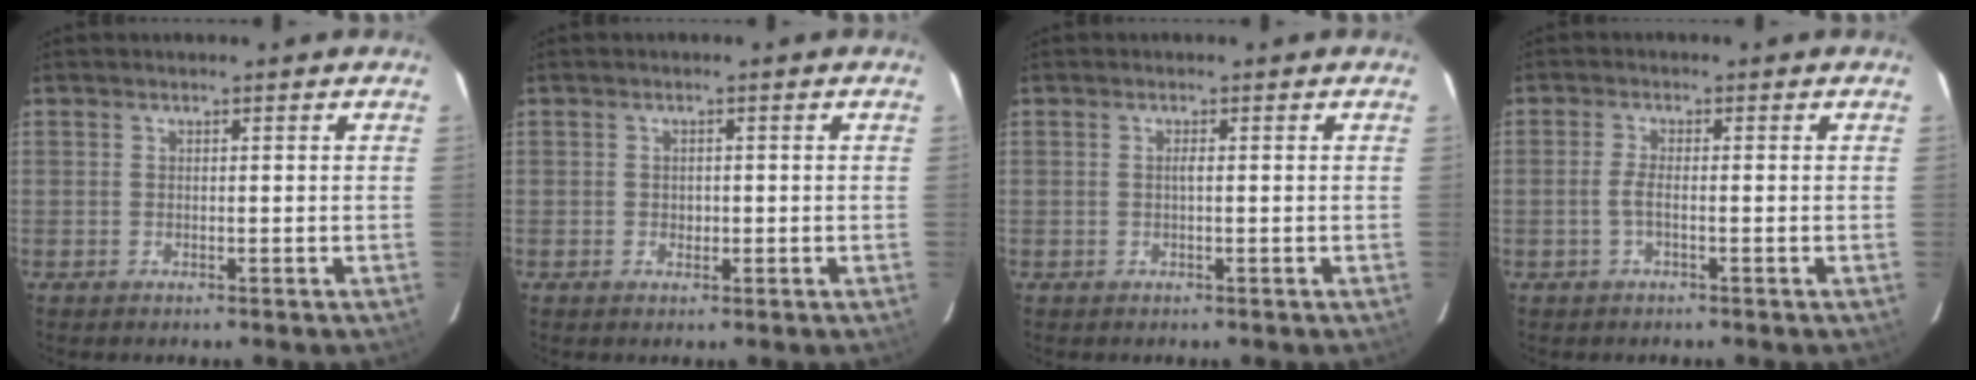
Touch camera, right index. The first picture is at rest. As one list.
[{"total": 1.3, "force": [-0.3, 1.3, 0.3], "torque": [-0.003, 0.000, -0.002]}, {"total": 0.7, "force": [0.0, -0.2, 0.7], "torque": [-0.012, 0.002, -0.002]}, {"total": 2.1, "force": [-0.8, 0.4, 2.0], "torque": [-0.043, 0.002, -0.018]}]